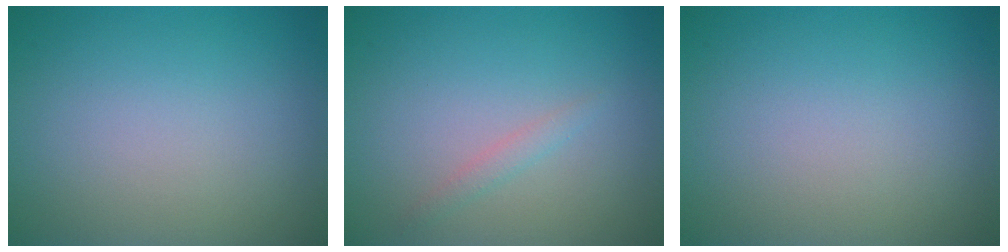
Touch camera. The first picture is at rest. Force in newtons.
{"total": 1.0, "press": 1.0, "slide": 0.0}
{"total": 0.0}